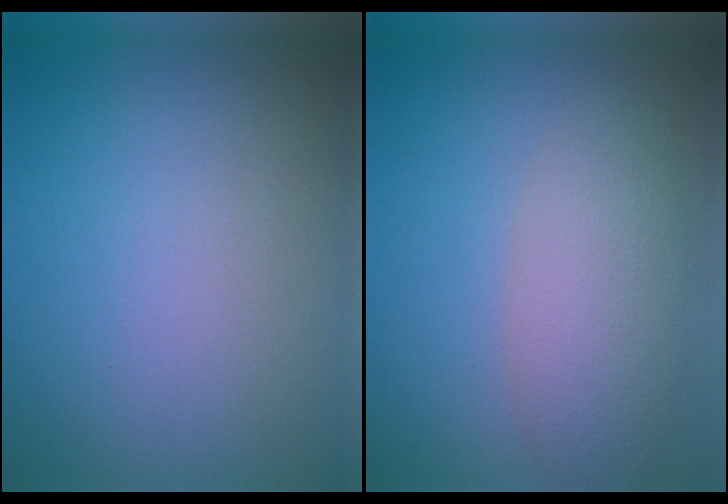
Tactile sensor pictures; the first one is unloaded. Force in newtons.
{"total": 4.3, "press": 4.3, "slide": 0.2}